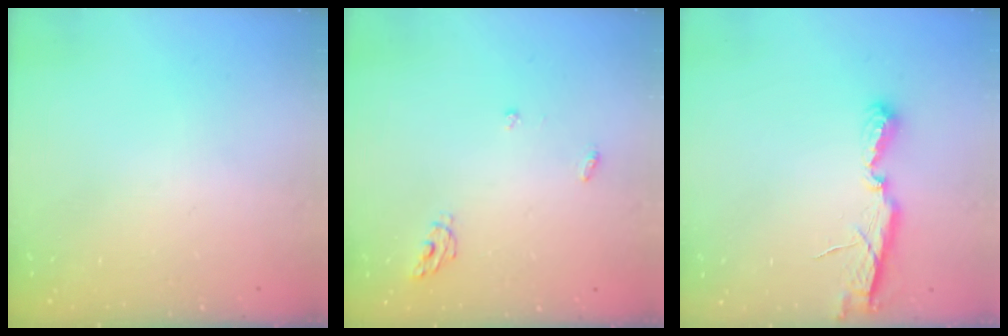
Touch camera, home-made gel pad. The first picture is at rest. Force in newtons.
{"total": 4.9, "press": 4.9, "slide": 0.4}
{"total": 6.5, "press": 6.5, "slide": 0.5}